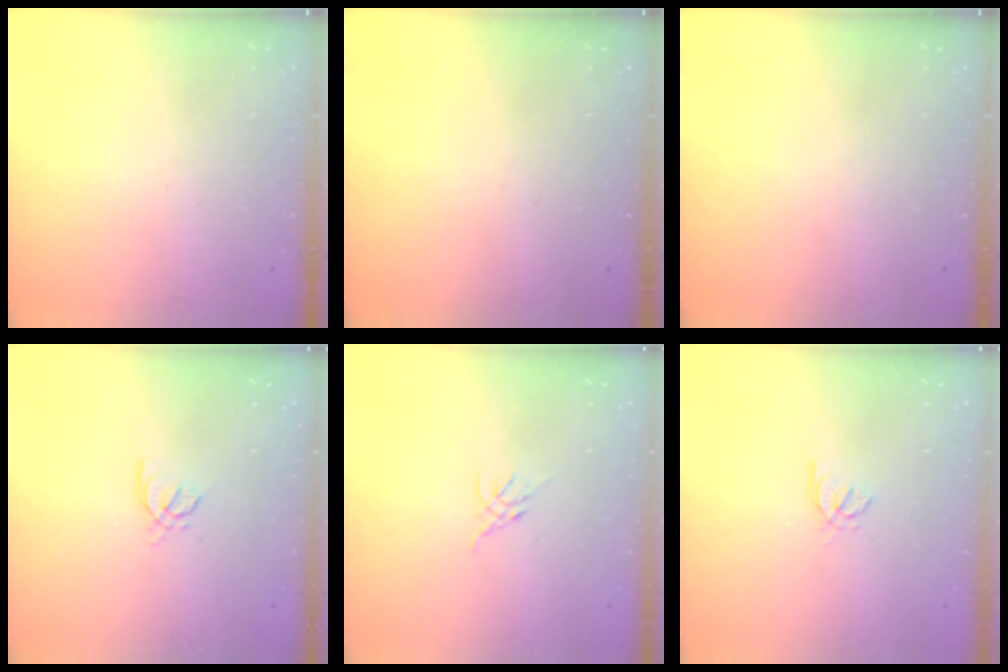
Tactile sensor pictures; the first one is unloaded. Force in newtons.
{"total": 0.0}
{"total": 0.0}
{"total": 2.1, "press": 2.0, "slide": 0.6}
{"total": 2.7, "press": 2.6, "slide": 0.7}
{"total": 2.1, "press": 2.1, "slide": 0.6}